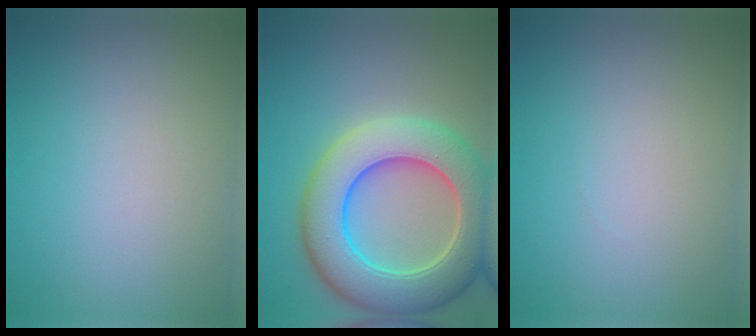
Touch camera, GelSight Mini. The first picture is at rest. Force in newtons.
{"total": 10.3, "press": 10.3, "slide": 0.4}
{"total": 0.0}